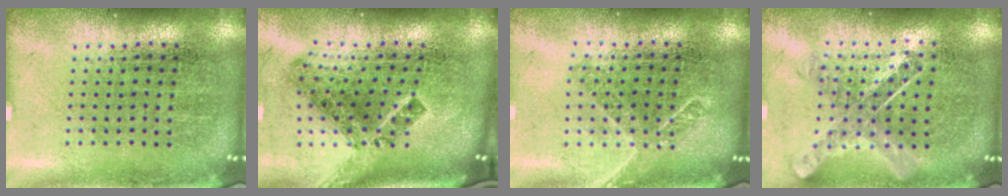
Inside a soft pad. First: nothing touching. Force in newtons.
{"total": 1.9, "press": 1.3, "slide": 1.4}
{"total": 1.5, "press": 1.2, "slide": 0.9}
{"total": 0.8, "press": 0.8, "slide": 0.0}